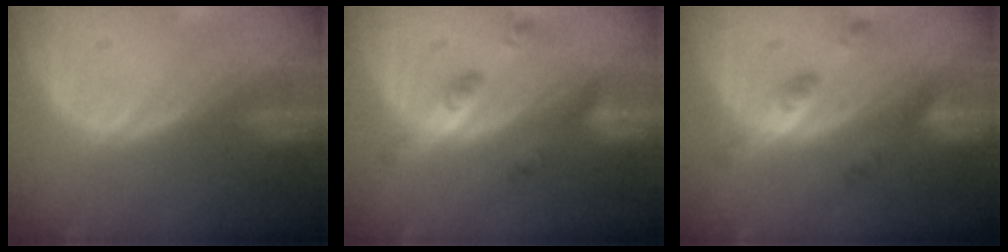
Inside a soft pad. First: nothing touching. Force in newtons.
{"total": 5.2, "press": 4.7, "slide": 2.3}
{"total": 5.1, "press": 4.6, "slide": 2.2}